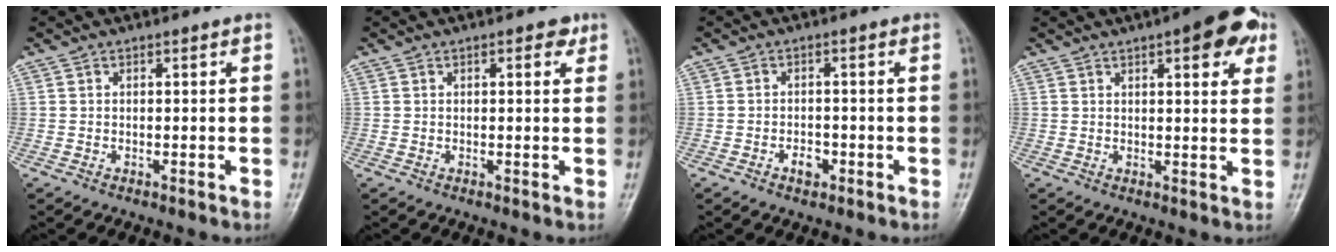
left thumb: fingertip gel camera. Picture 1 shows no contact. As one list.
[{"total": 2.2, "force": [1.1, 1.0, 1.6], "torque": [-0.013, -0.001, 0.010]}, {"total": 2.6, "force": [-1.3, 1.7, 1.5], "torque": [-0.018, 0.009, -0.020]}, {"total": 9.8, "force": [4.8, 3.4, 7.9], "torque": [-0.073, -0.008, 0.053]}]